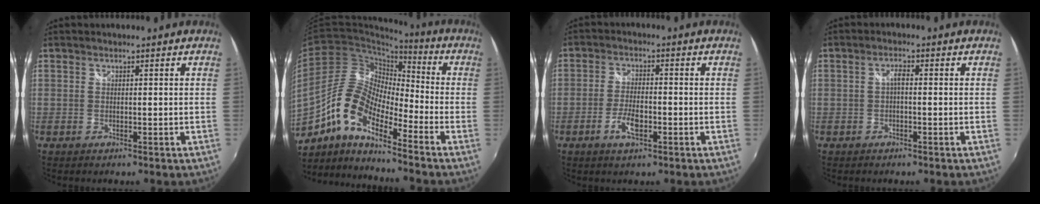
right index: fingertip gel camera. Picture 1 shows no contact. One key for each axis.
{"total": 11.4, "fx": -7.3, "fy": 4.0, "fz": 7.8, "tx": -0.149, "ty": 0.018, "tz": -0.154}
{"total": 5.1, "fx": -2.3, "fy": 1.8, "fz": 4.2, "tx": -0.091, "ty": 0.001, "tz": -0.043}
{"total": 1.7, "fx": -0.3, "fy": 0.6, "fz": 1.6, "tx": -0.030, "ty": 0.007, "tz": -0.008}